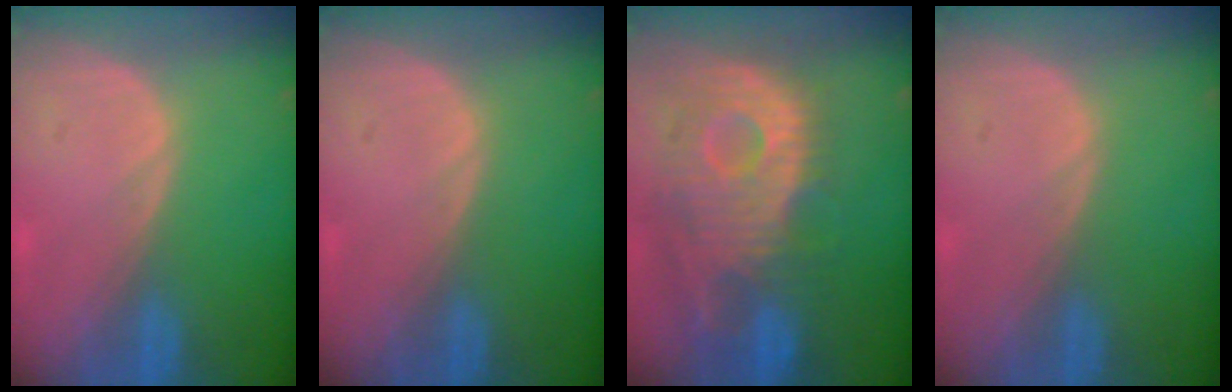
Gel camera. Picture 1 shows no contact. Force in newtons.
{"total": 0.0}
{"total": 12.3, "press": 10.9, "slide": 5.8}
{"total": 0.0}